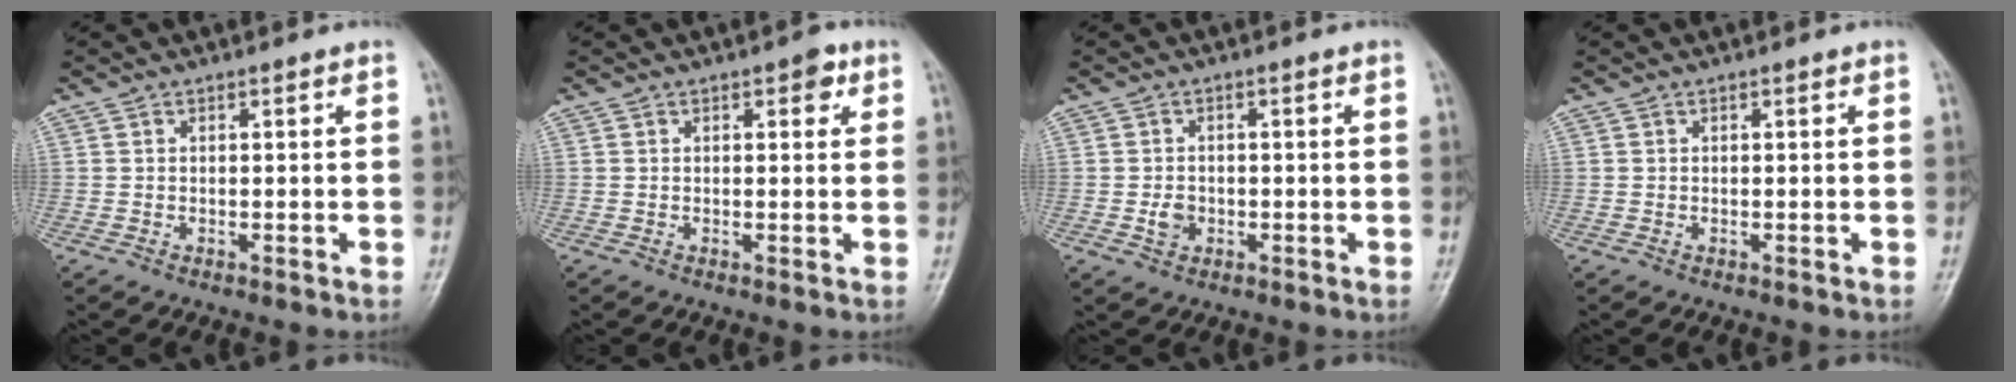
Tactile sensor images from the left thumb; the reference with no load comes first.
{"total": 2.7, "force": [1.3, 1.5, 1.9], "torque": [-0.010, 0.000, 0.011]}
{"total": 2.7, "force": [-0.7, 2.2, 1.4], "torque": [-0.015, 0.003, -0.013]}
{"total": 0.0}